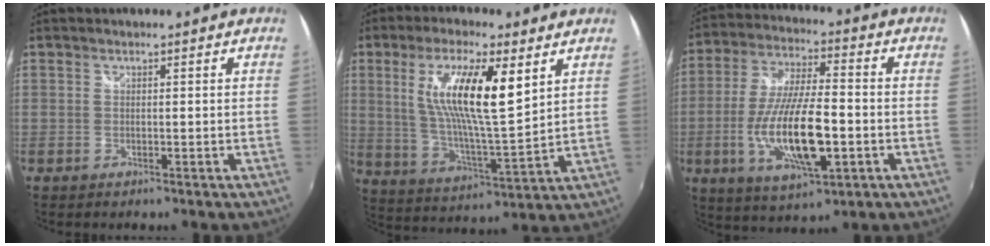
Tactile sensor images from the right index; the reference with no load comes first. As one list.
[{"total": 15.7, "force": [5.7, 3.1, 14.3], "torque": [-0.265, -0.004, 0.107]}, {"total": 16.9, "force": [-4.1, 5.2, 15.5], "torque": [-0.314, -0.016, -0.071]}]